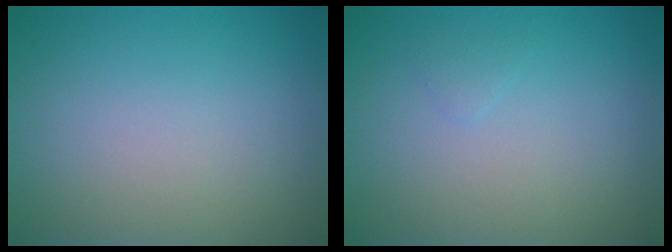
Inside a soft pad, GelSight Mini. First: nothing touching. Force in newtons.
{"total": 0.5, "press": 0.5, "slide": 0.1}